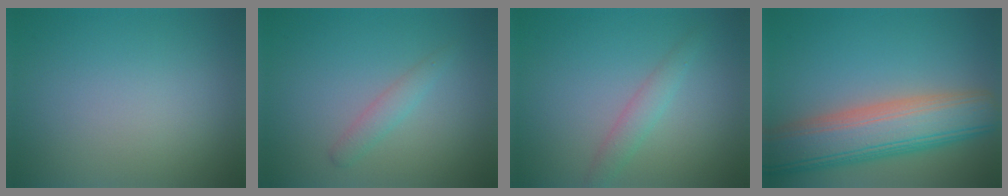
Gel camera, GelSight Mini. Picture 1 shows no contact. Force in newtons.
{"total": 1.6, "press": 1.6, "slide": 0.1}
{"total": 1.9, "press": 1.9, "slide": 0.1}
{"total": 9.7, "press": 9.6, "slide": 0.8}